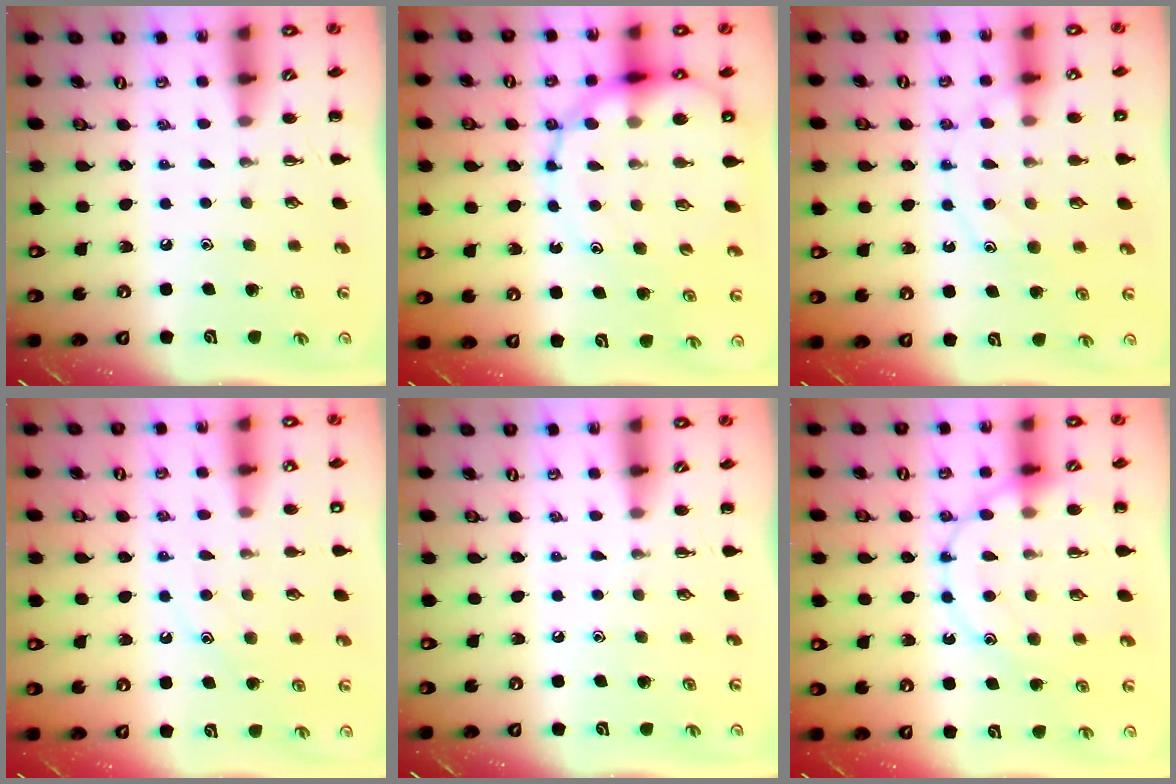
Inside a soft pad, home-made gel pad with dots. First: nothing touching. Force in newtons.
{"total": 16.1, "press": 15.7, "slide": 3.6}
{"total": 11.9, "press": 11.9, "slide": 0.8}
{"total": 10.3, "press": 10.2, "slide": 1.3}
{"total": 0.0}
{"total": 15.0, "press": 14.9, "slide": 1.3}